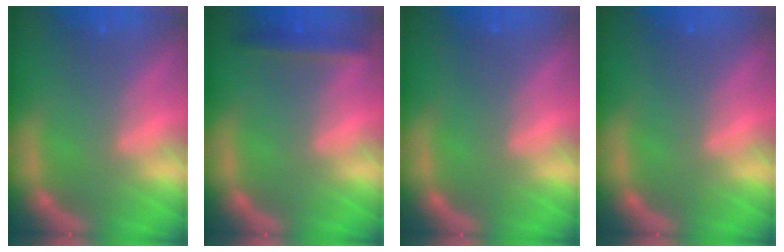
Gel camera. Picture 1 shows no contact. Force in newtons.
{"total": 2.4}
{"total": 0.0}
{"total": 0.0}